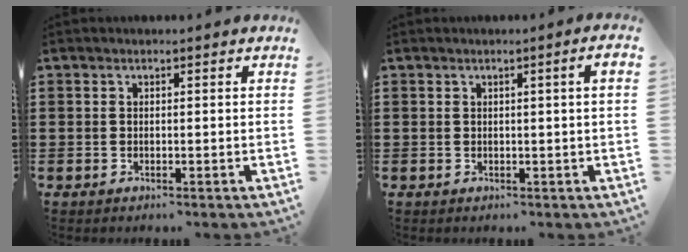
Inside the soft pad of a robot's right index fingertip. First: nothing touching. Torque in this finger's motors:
{"motor_torque": [0.43, -0.24, 0.07, 0.05]}